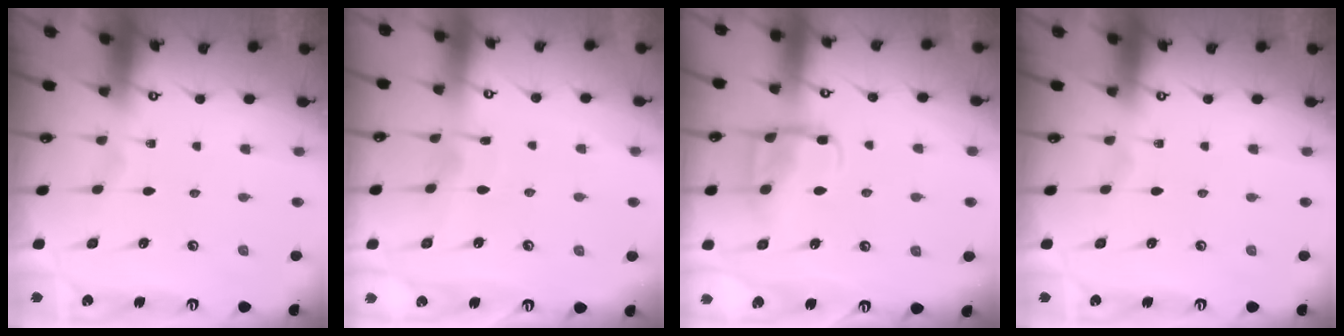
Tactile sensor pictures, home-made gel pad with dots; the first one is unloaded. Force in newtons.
{"total": 4.1, "press": 4.1, "slide": 0.4}
{"total": 10.6, "press": 10.6, "slide": 1.0}
{"total": 0.0}